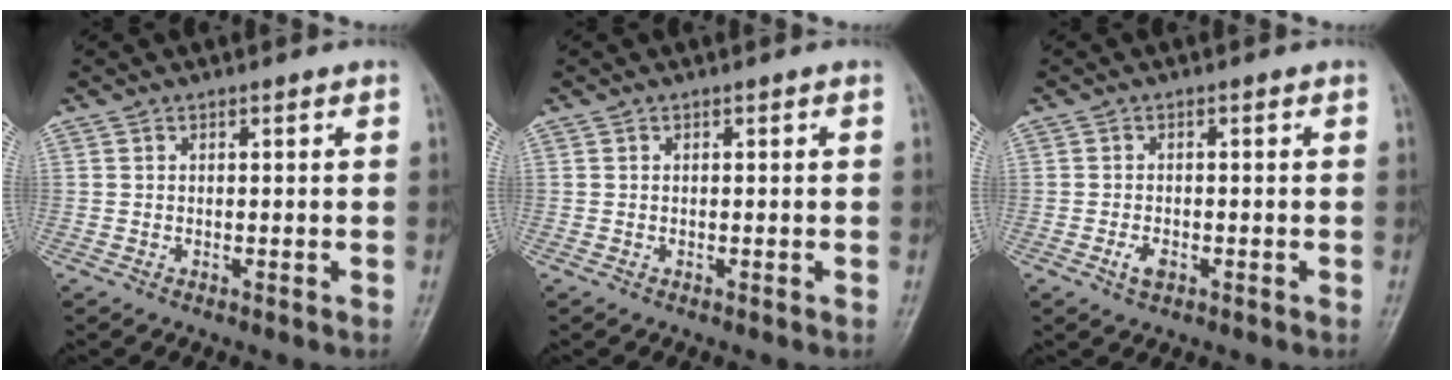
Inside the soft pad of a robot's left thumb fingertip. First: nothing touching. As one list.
[{"total": 0.0}, {"total": 2.2, "force": [-0.9, 1.2, 1.5], "torque": [-0.030, 0.000, -0.016]}]